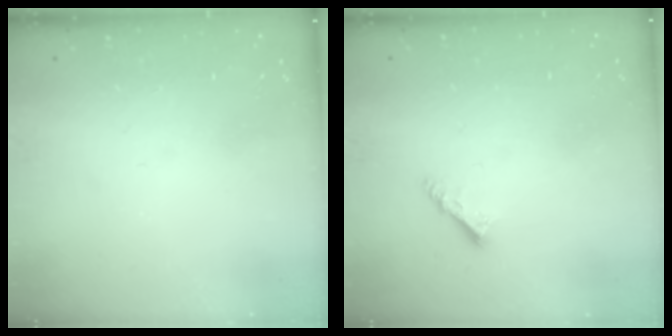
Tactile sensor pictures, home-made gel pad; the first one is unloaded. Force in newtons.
{"total": 3.9, "press": 3.9, "slide": 0.3}